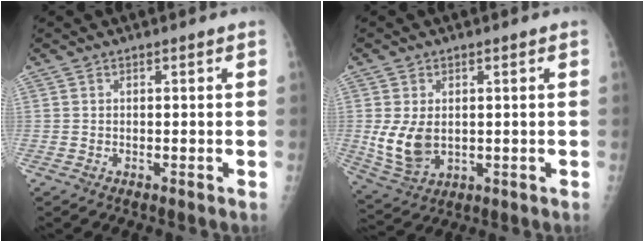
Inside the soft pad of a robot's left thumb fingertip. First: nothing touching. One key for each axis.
{"total": 8.1, "fx": 0.2, "fy": 5.5, "fz": 5.9, "tx": -0.107, "ty": -0.012, "tz": 0.020}